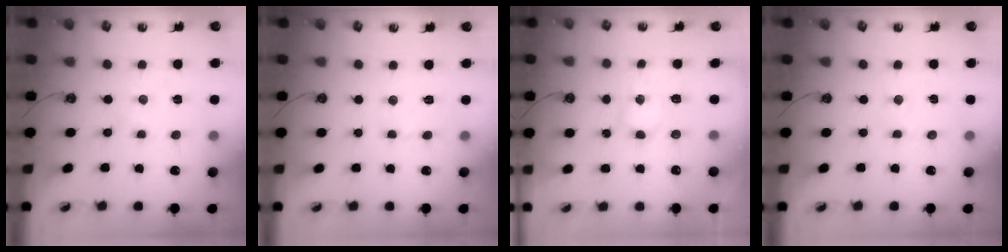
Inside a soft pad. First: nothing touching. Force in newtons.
{"total": 2.6, "press": 2.5, "slide": 0.7}
{"total": 6.5, "press": 6.4, "slide": 0.5}
{"total": 3.5, "press": 3.4, "slide": 0.3}